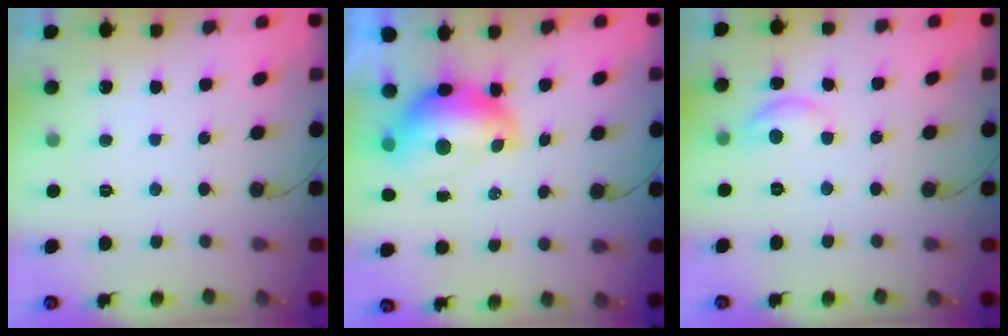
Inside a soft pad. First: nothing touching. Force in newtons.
{"total": 10.9, "press": 10.9, "slide": 0.9}
{"total": 5.6, "press": 5.6, "slide": 0.4}